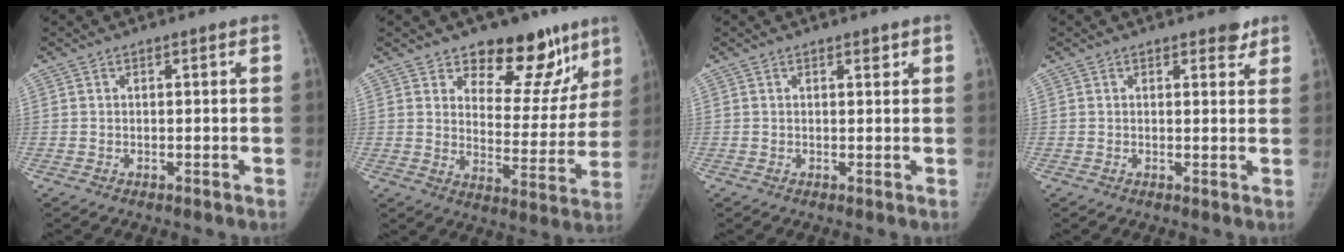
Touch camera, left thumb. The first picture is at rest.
{"total": 16.1, "force": [11.4, 8.6, 7.4], "torque": [-0.020, -0.075, 0.154]}
{"total": 1.0, "force": [0.7, 0.4, 0.6], "torque": [-0.004, -0.004, 0.010]}
{"total": 2.6, "force": [1.9, 1.3, 1.1], "torque": [0.006, -0.010, 0.021]}